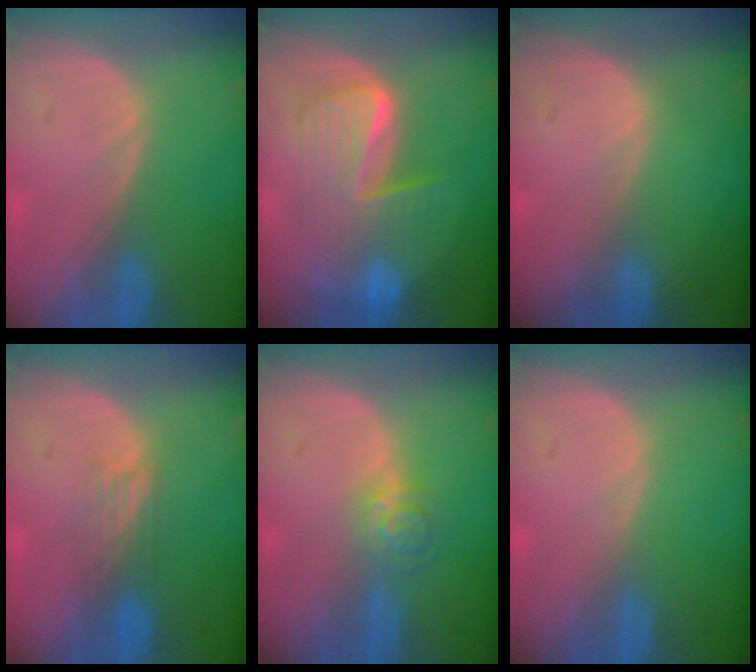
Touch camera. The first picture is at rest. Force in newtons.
{"total": 9.0, "press": 9.0, "slide": 0.6}
{"total": 0.0}
{"total": 3.9, "press": 3.2, "slide": 2.2}
{"total": 3.9, "press": 3.6, "slide": 1.6}
{"total": 0.0}